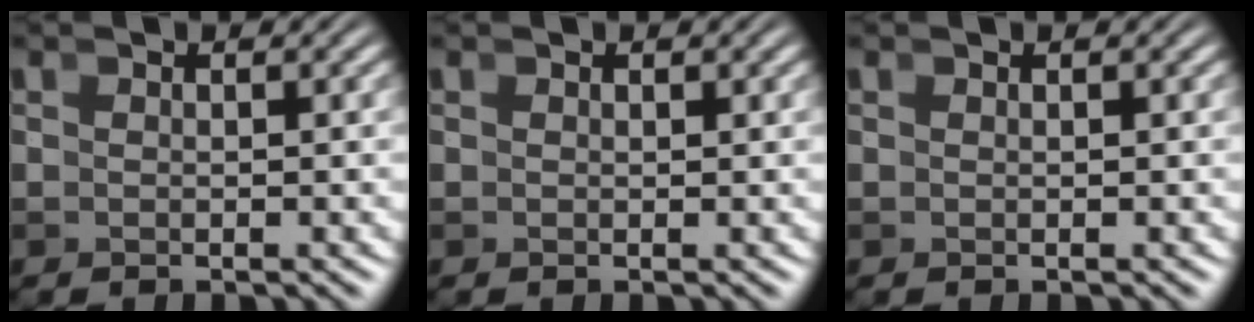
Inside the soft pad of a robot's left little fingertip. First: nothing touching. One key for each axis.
{"total": 0.0}
{"total": 0.0}